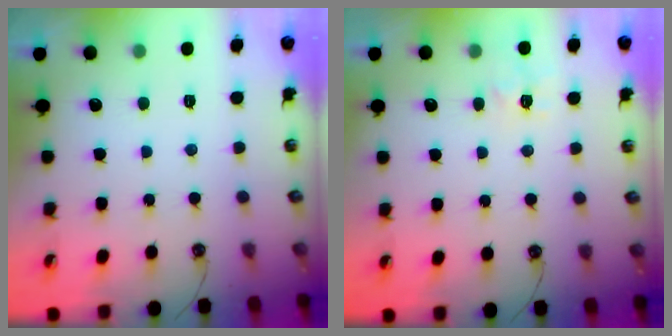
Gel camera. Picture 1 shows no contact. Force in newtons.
{"total": 7.6, "press": 7.6, "slide": 0.6}